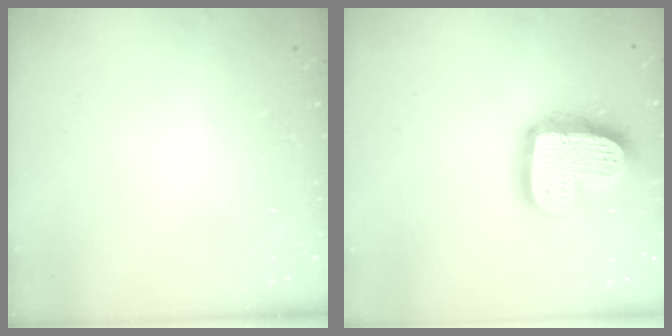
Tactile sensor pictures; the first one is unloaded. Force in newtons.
{"total": 19.4, "press": 19.3, "slide": 1.5}